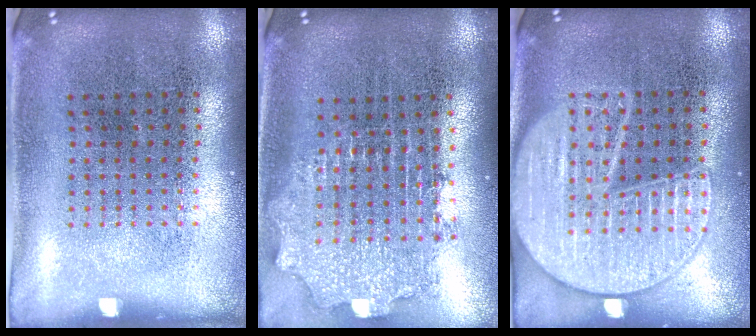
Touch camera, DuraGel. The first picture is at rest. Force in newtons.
{"total": 2.1, "press": 1.6, "slide": 1.4}
{"total": 2.7, "press": 2.7, "slide": 0.2}